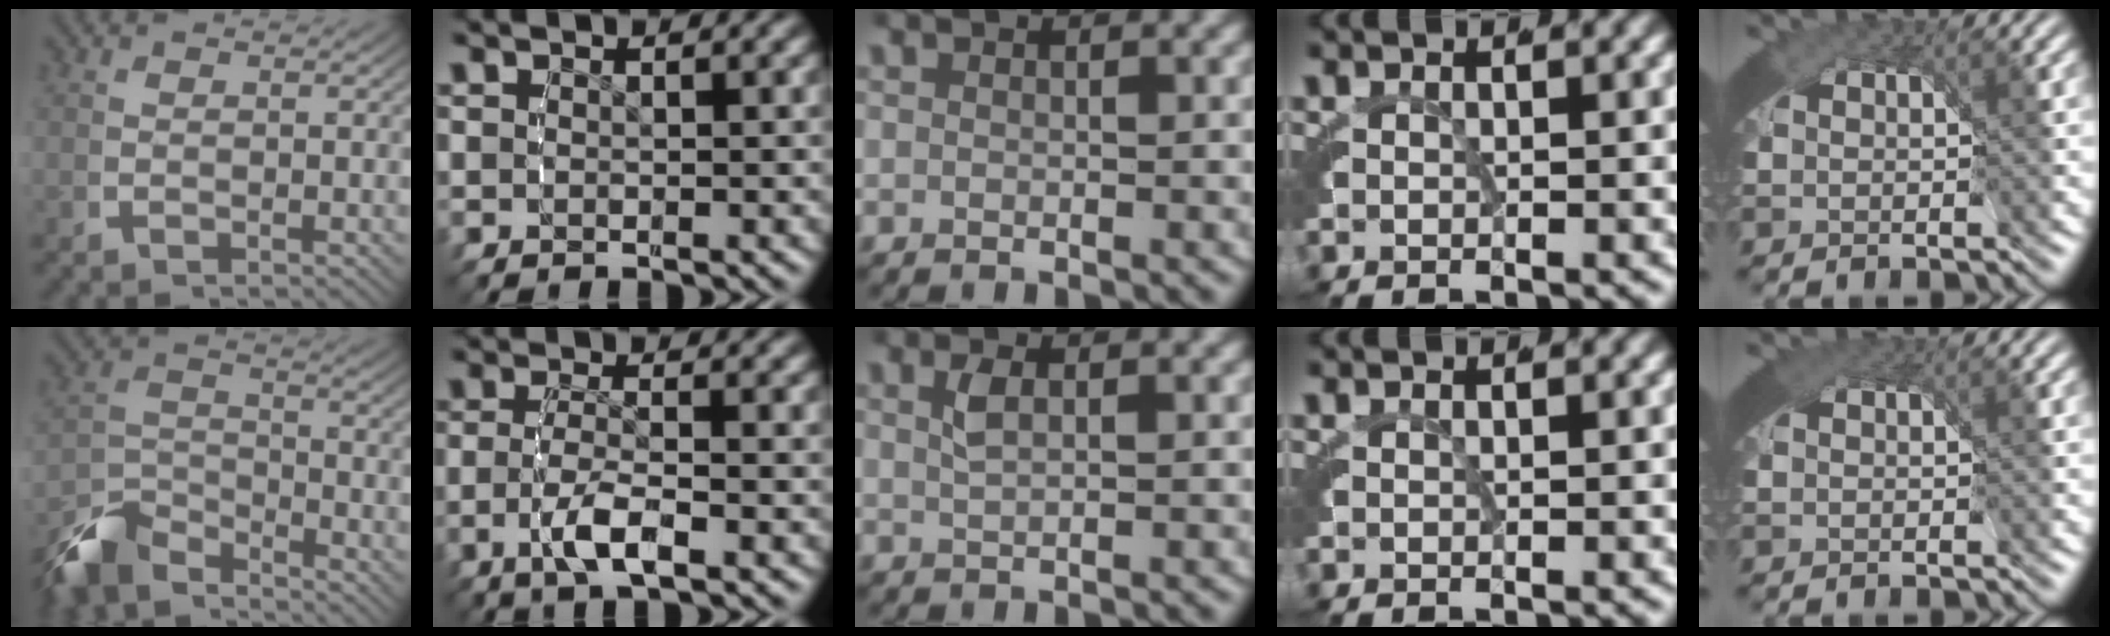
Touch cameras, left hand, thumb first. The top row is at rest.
{"thumb": {"total": 6.6, "force": [-4.7, 3.3, 3.2], "torque": [-0.046, -0.022, -0.084]}, "index": {"total": 3.5, "force": [-1.3, 0.7, 3.2], "torque": [-0.066, -0.016, -0.019]}, "middle": {"total": 1.3, "force": [0.5, 0.5, 1.1], "torque": [-0.029, 0.000, 0.011]}, "little": {"total": 1.0, "force": [0.5, 0.7, 0.5], "torque": [-0.011, -0.001, 0.008]}}